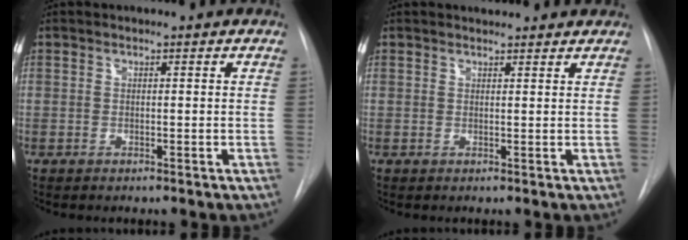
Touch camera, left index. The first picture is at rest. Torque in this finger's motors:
{"motor_torque": [0.02, -0.15, -0.27, -0.01]}